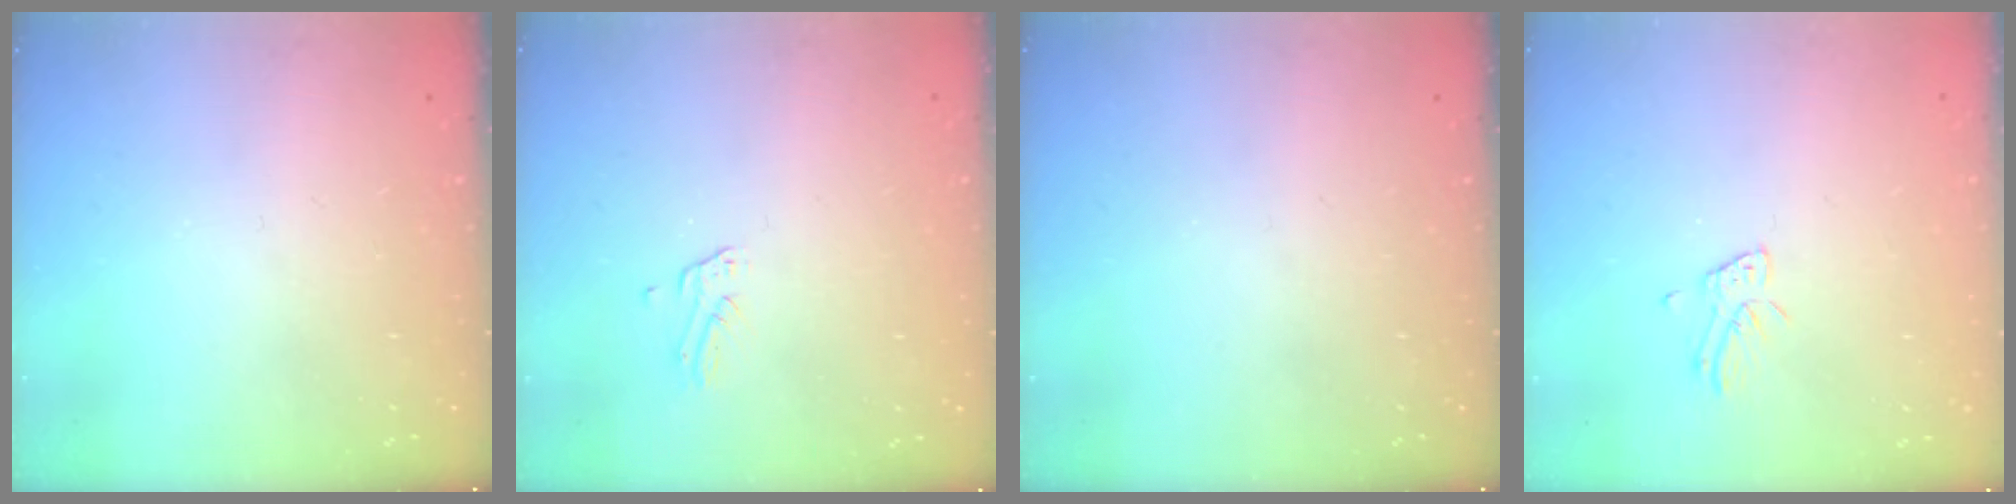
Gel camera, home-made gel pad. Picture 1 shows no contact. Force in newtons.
{"total": 1.2, "press": 1.2, "slide": 0.1}
{"total": 0.0}
{"total": 3.7, "press": 3.7, "slide": 0.2}